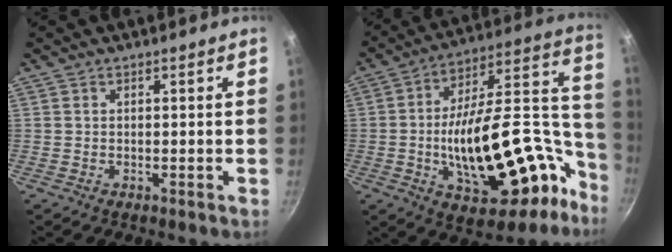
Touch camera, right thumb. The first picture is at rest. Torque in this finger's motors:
{"motor_torque": [2.83, 2.18, 1.96, -0.82, 0.54]}